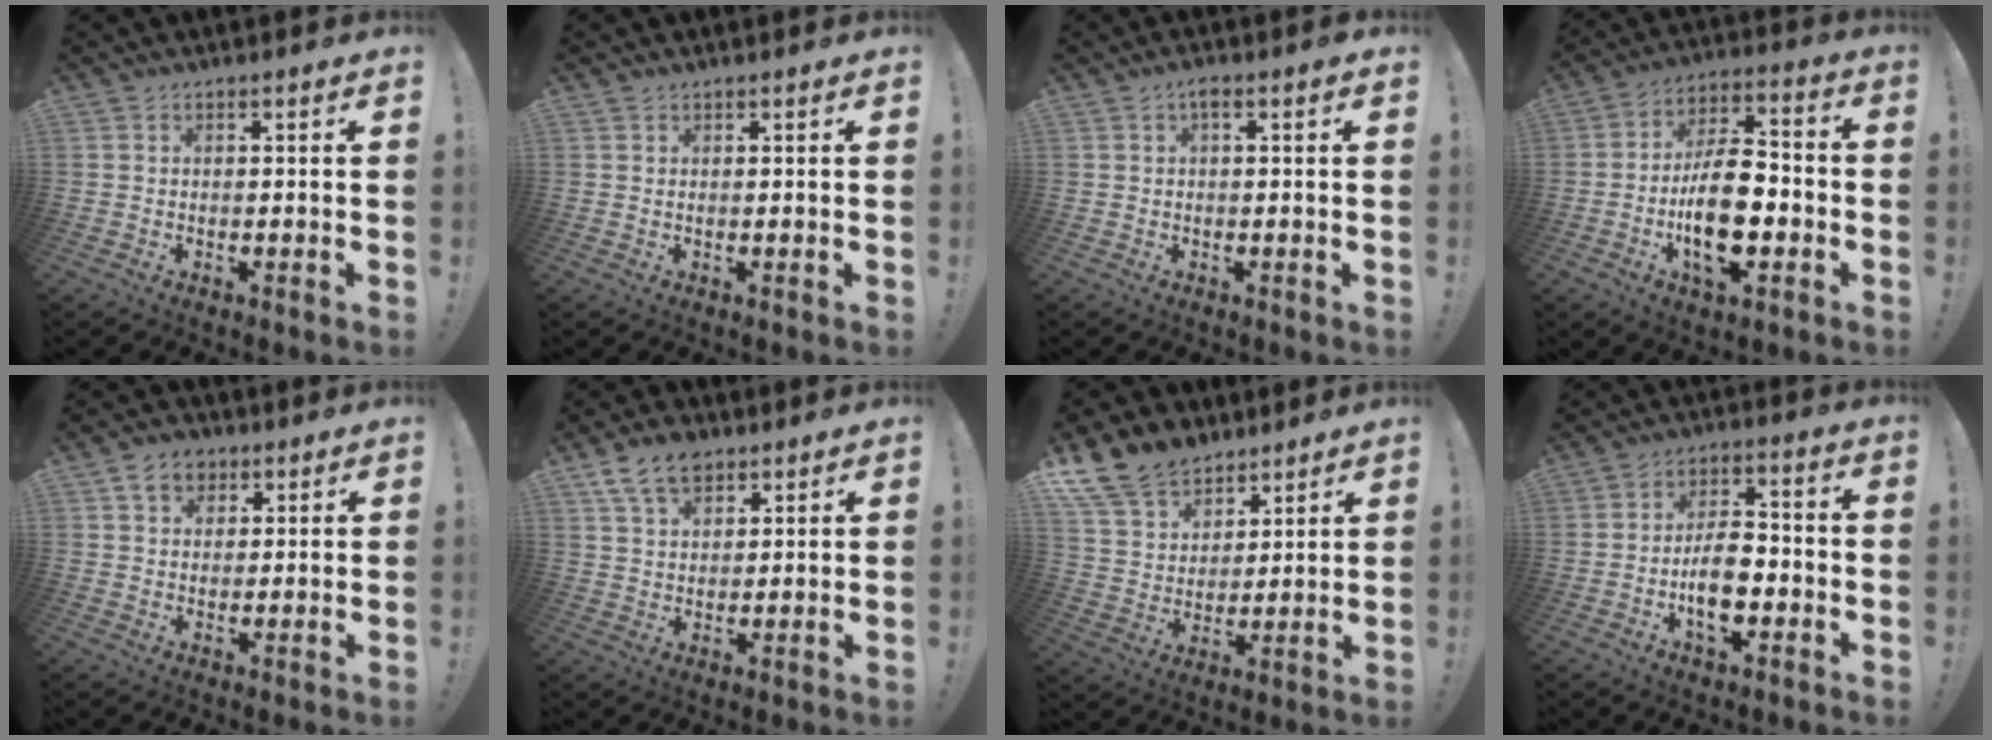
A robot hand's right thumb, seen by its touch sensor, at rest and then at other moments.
{"total": 0.6, "force": [0.5, 0.1, 0.1], "torque": [0.004, -0.003, 0.009]}
{"total": 1.8, "force": [0.5, 0.3, 1.7], "torque": [-0.034, 0.005, 0.006]}
{"total": 17.3, "force": [-4.5, 8.6, 14.3], "torque": [-0.257, 0.018, -0.075]}
{"total": 7.0, "force": [3.4, 5.5, 2.8], "torque": [-0.040, -0.007, 0.066]}
{"total": 9.7, "force": [6.1, 5.9, 4.8], "torque": [-0.082, -0.019, 0.118]}
{"total": 14.9, "force": [11.0, 9.0, 4.3], "torque": [-0.086, -0.074, 0.214]}
{"total": 10.8, "force": [-3.1, 6.1, 8.3], "torque": [-0.150, 0.009, -0.057]}